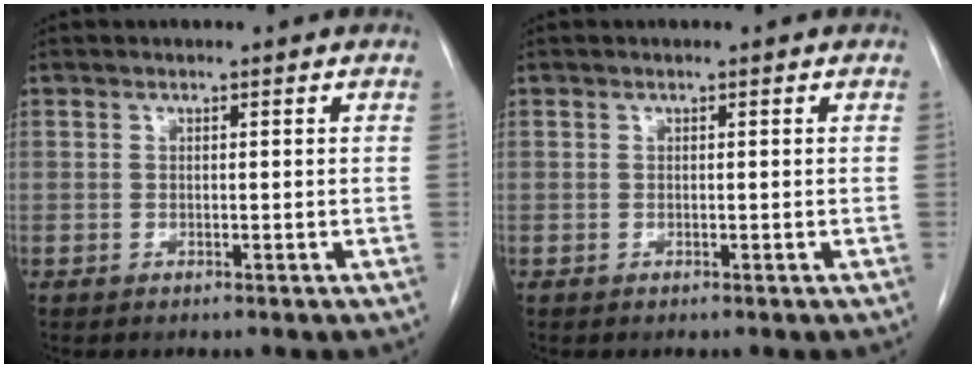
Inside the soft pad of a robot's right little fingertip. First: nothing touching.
{"total": 0.0}